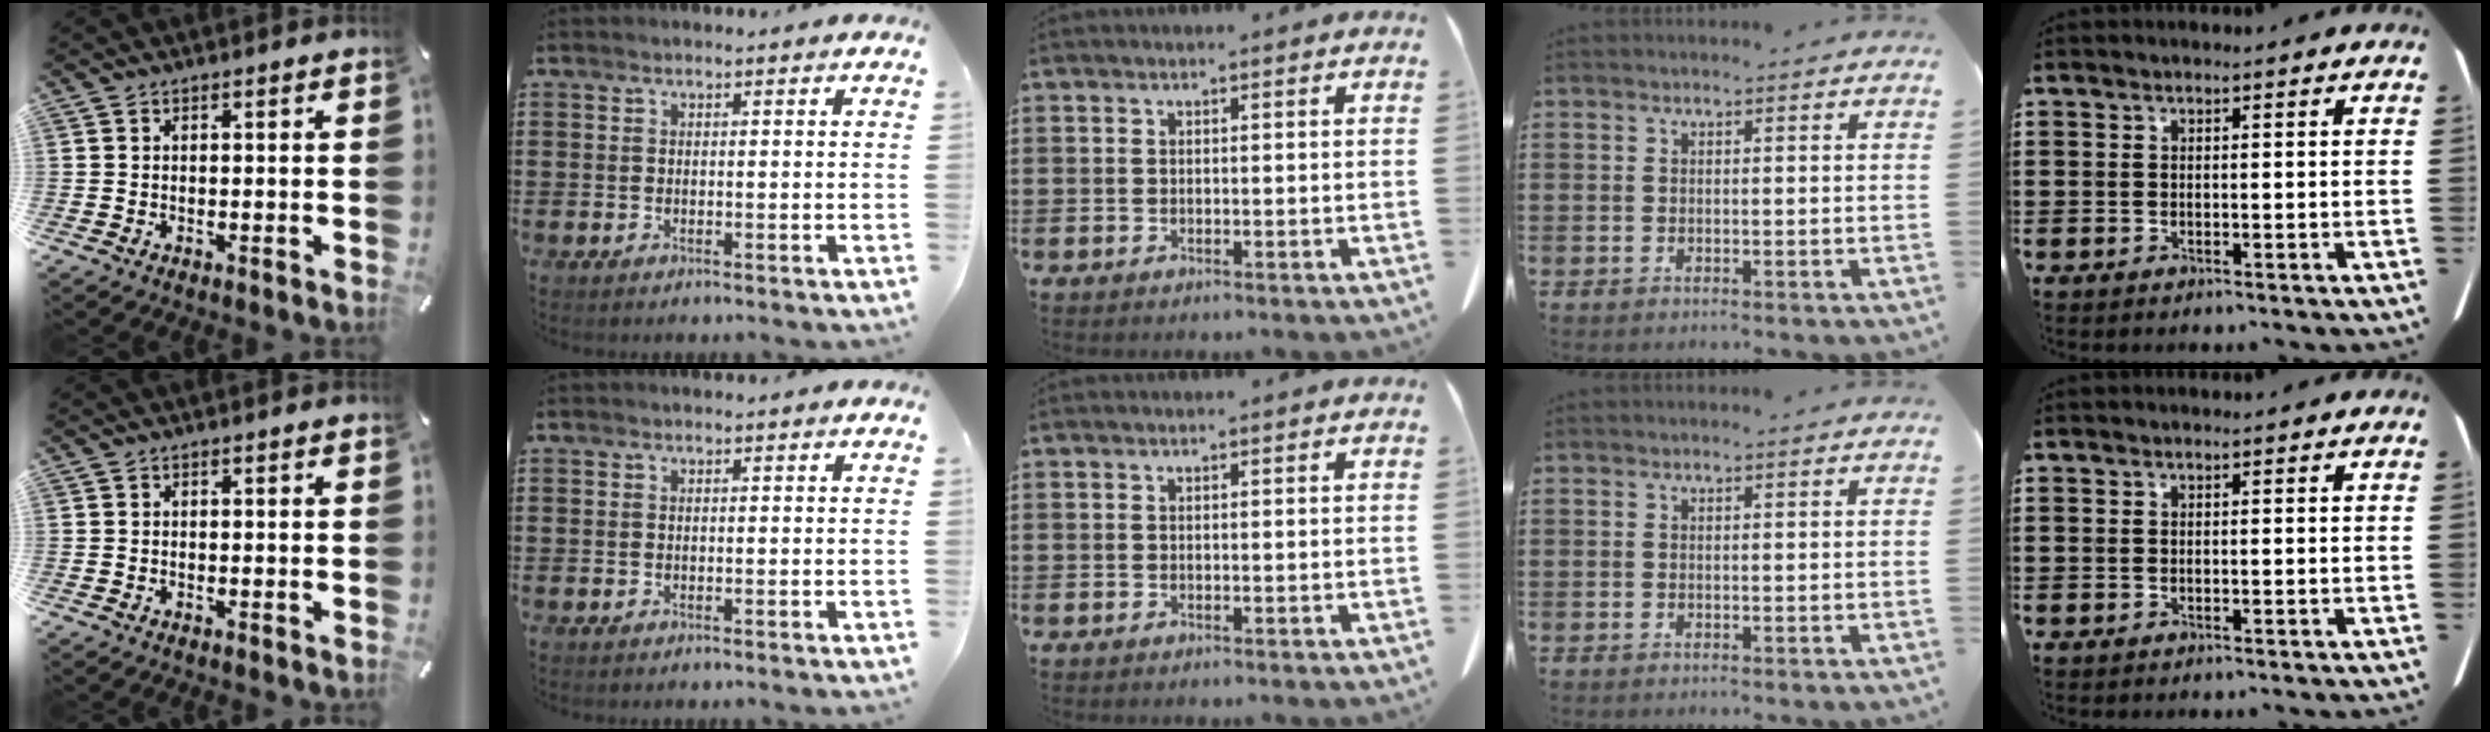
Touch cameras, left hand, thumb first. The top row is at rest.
{}